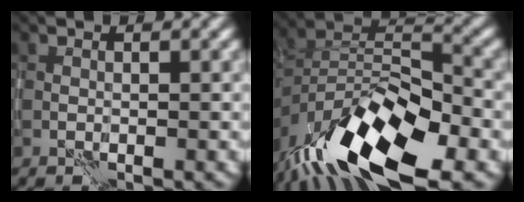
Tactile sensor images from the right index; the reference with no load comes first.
{"total": 14.2, "force": [-8.2, 5.1, 10.4], "torque": [-0.195, 0.007, -0.152]}